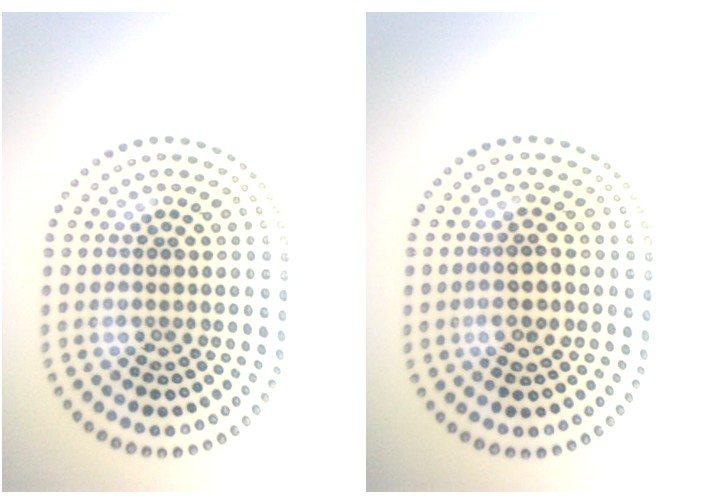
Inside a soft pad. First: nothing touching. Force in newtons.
{"total": 2.3, "press": 2.2, "slide": 0.7}